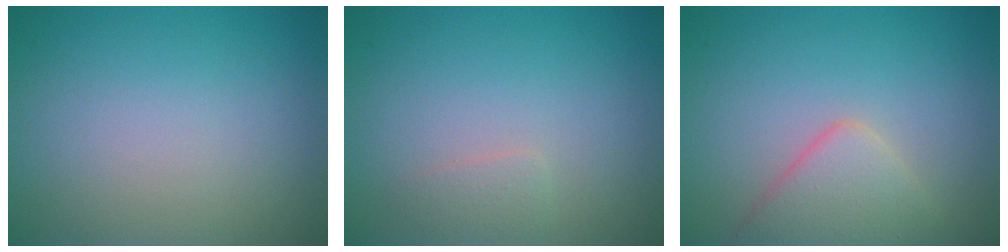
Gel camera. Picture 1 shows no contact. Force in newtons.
{"total": 1.0, "press": 1.0, "slide": 0.1}
{"total": 3.8, "press": 3.8, "slide": 0.2}